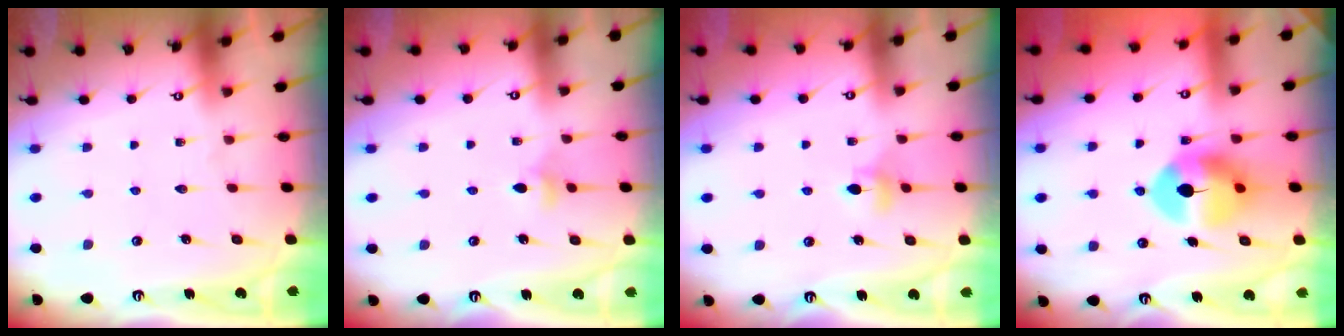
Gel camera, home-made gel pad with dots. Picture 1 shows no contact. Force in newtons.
{"total": 3.7, "press": 3.6, "slide": 0.8}
{"total": 4.6, "press": 4.5, "slide": 0.6}
{"total": 10.1, "press": 10.0, "slide": 1.2}